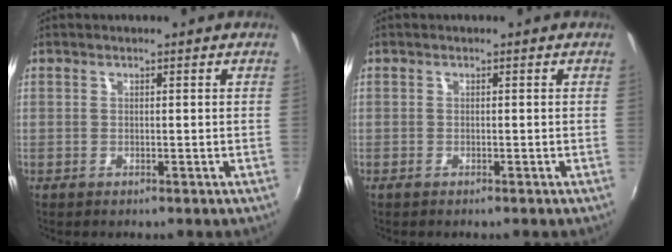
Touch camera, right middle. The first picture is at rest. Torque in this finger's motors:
{"motor_torque": [-0.18, 0.02, 0.06, -0.01]}